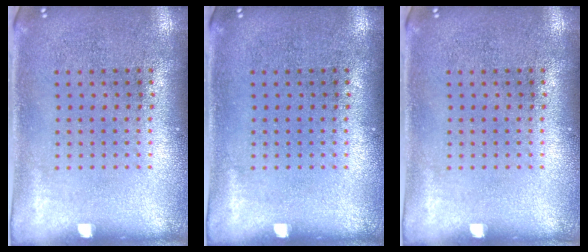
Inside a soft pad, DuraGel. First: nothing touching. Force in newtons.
{"total": 0.0}
{"total": 0.0}